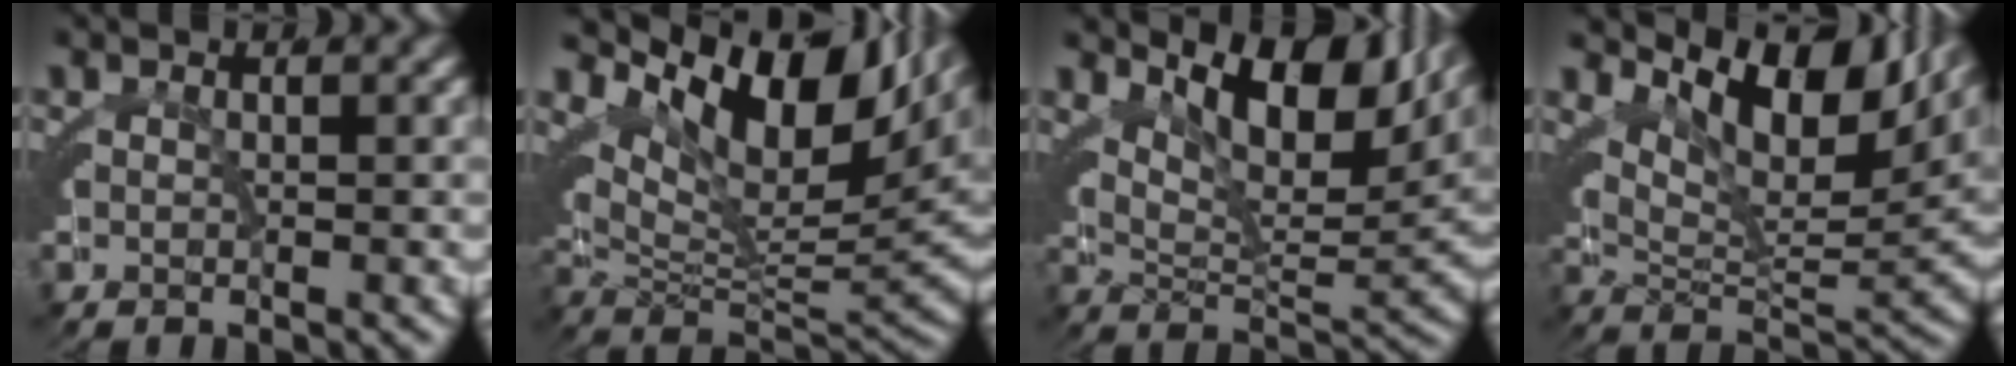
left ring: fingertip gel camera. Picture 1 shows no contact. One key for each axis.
{"total": 15.4, "fx": 6.8, "fy": 7.5, "fz": 11.7, "tx": -0.165, "ty": 0.026, "tz": 0.098}
{"total": 9.4, "fx": 5.8, "fy": 3.1, "fz": 6.8, "tx": -0.087, "ty": 0.015, "tz": 0.088}
{"total": 10.9, "fx": 6.4, "fy": 3.8, "fz": 8.0, "tx": -0.110, "ty": 0.016, "tz": 0.099}